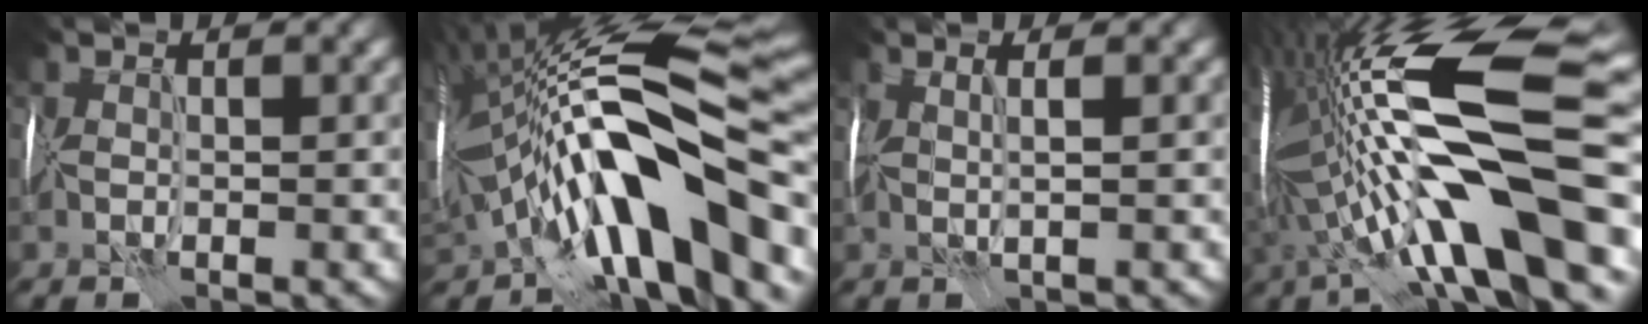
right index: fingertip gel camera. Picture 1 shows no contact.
{"total": 16.9, "force": [-3.7, 6.9, 15.0], "torque": [-0.237, 0.020, -0.065]}
{"total": 1.8, "force": [0.7, 0.7, 1.5], "torque": [-0.008, 0.011, -0.009]}
{"total": 18.5, "force": [-1.3, 5.8, 17.5], "torque": [-0.299, 0.015, -0.026]}